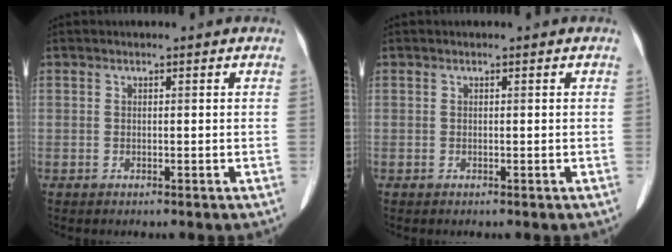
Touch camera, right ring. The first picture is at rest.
{"total": 0.0}